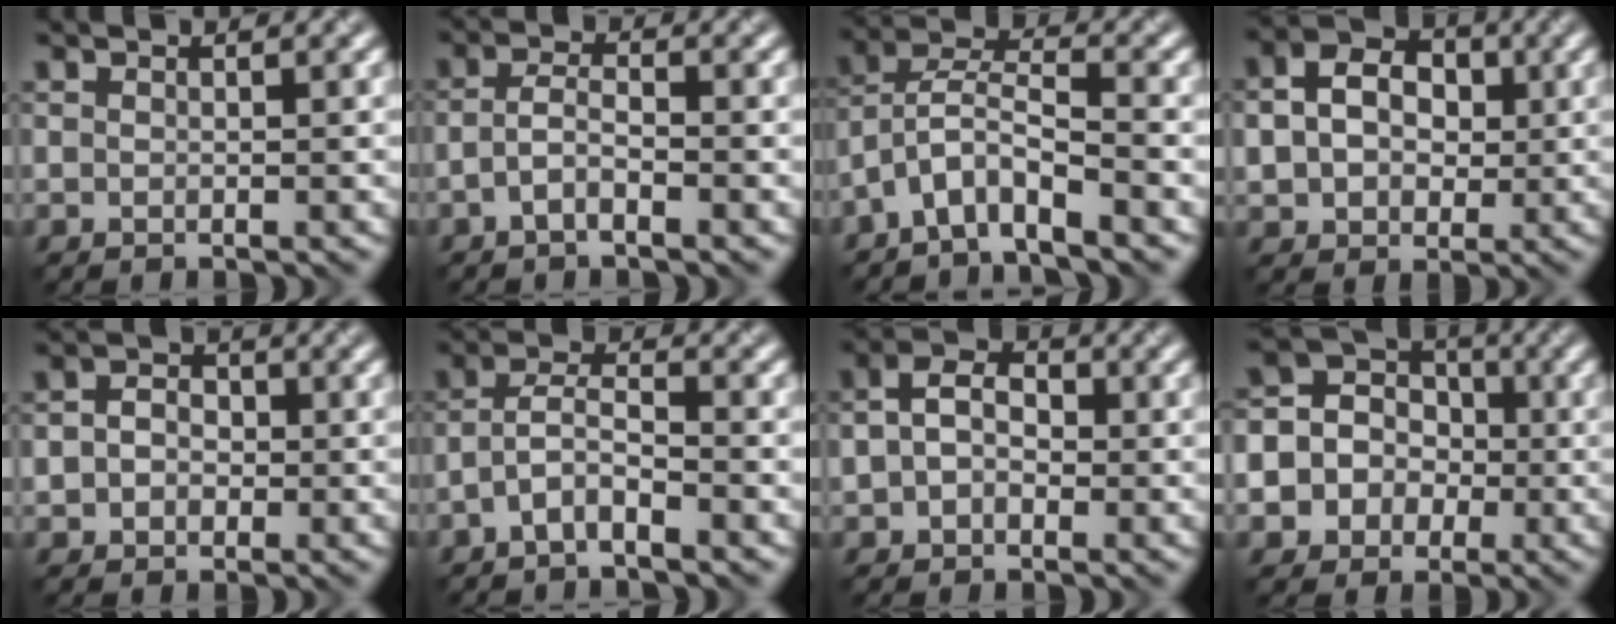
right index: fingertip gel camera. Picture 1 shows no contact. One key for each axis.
{"total": 2.1, "fx": -1.0, "fy": 0.6, "fz": 1.7, "tx": -0.037, "ty": 0.006, "tz": -0.026}
{"total": 4.4, "fx": -3.2, "fy": 1.1, "fz": 2.9, "tx": -0.054, "ty": 0.008, "tz": -0.068}
{"total": 7.0, "fx": 1.0, "fy": 5.5, "fz": 4.2, "tx": -0.085, "ty": 0.019, "tz": -0.003}
{"total": 3.0, "fx": 0.0, "fy": 2.5, "fz": 1.6, "tx": -0.015, "ty": 0.006, "tz": -0.017}
{"total": 2.8, "fx": -1.6, "fy": 0.8, "fz": 2.1, "tx": -0.046, "ty": 0.010, "tz": -0.041}
{"total": 4.0, "fx": 0.1, "fy": 3.0, "fz": 2.7, "tx": -0.045, "ty": 0.007, "tz": -0.011}
{"total": 10.3, "fx": -2.3, "fy": 9.6, "fz": 2.8, "tx": -0.088, "ty": 0.008, "tz": -0.063}